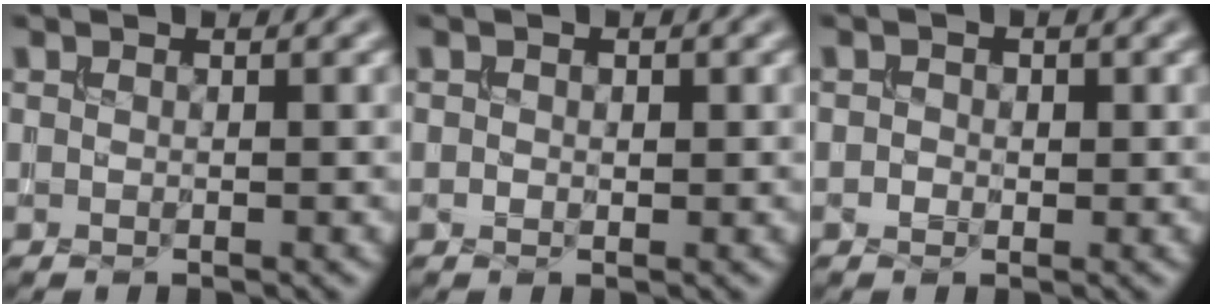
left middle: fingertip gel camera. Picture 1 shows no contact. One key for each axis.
{"total": 0.8, "fx": 0.1, "fy": 0.6, "fz": 0.6, "tx": -0.008, "ty": -0.002, "tz": 0.000}
{"total": 1.1, "fx": -0.1, "fy": 0.9, "fz": 0.6, "tx": -0.006, "ty": -0.004, "tz": -0.006}